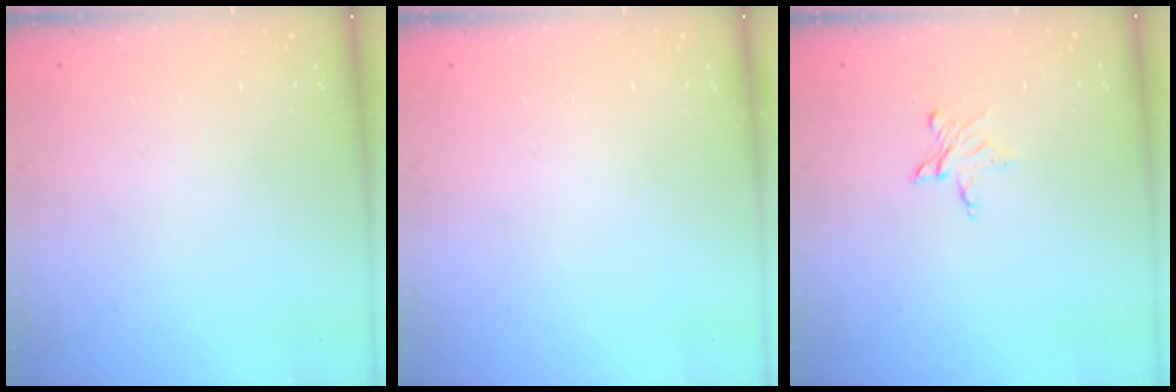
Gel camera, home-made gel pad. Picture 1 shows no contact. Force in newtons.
{"total": 0.0}
{"total": 3.5, "press": 3.4, "slide": 0.3}